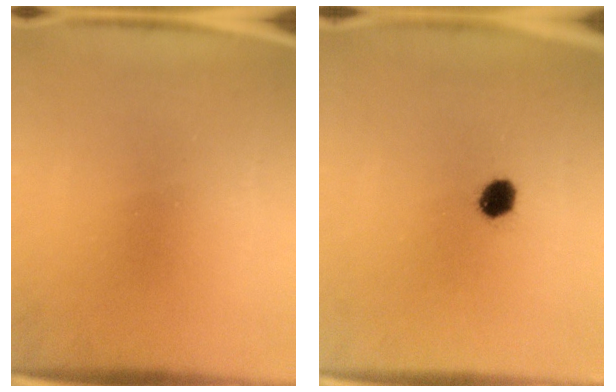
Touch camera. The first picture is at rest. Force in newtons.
{"total": 4.3}